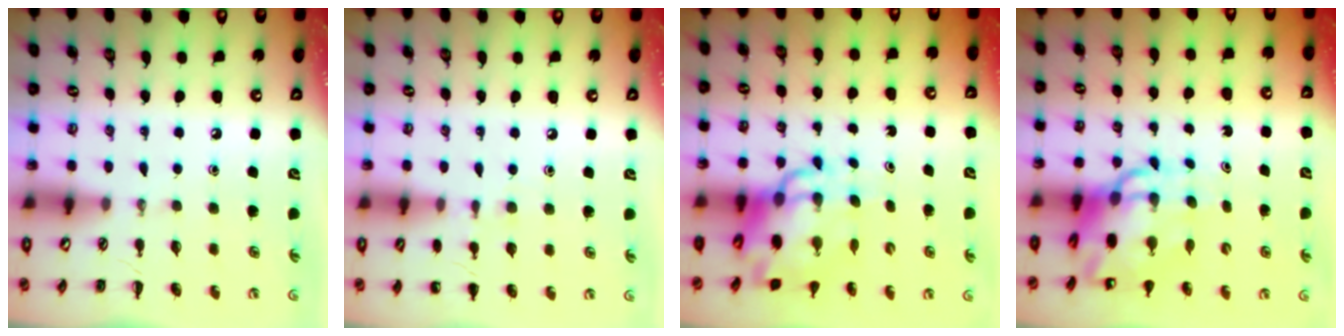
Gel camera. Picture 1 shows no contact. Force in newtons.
{"total": 4.8, "press": 4.5, "slide": 1.5}
{"total": 11.3, "press": 10.9, "slide": 3.1}
{"total": 11.5, "press": 11.0, "slide": 3.2}